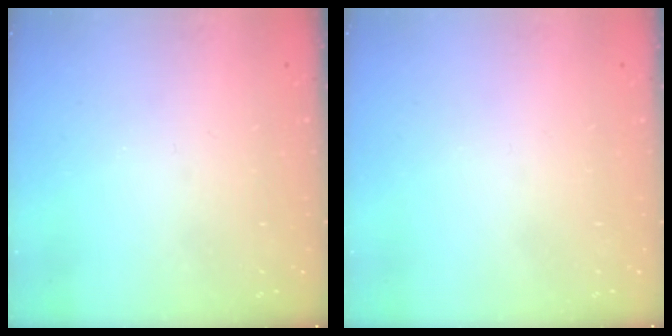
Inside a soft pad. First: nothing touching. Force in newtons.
{"total": 1.6, "press": 1.6, "slide": 0.1}